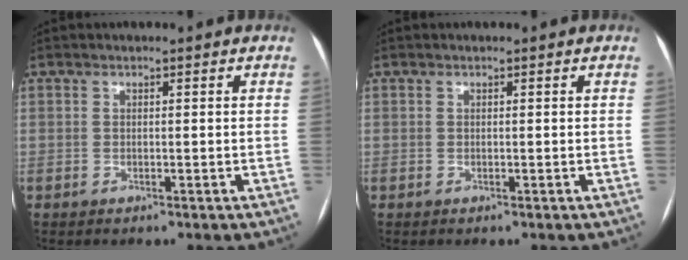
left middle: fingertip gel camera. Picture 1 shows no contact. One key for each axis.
{"total": 0.0}